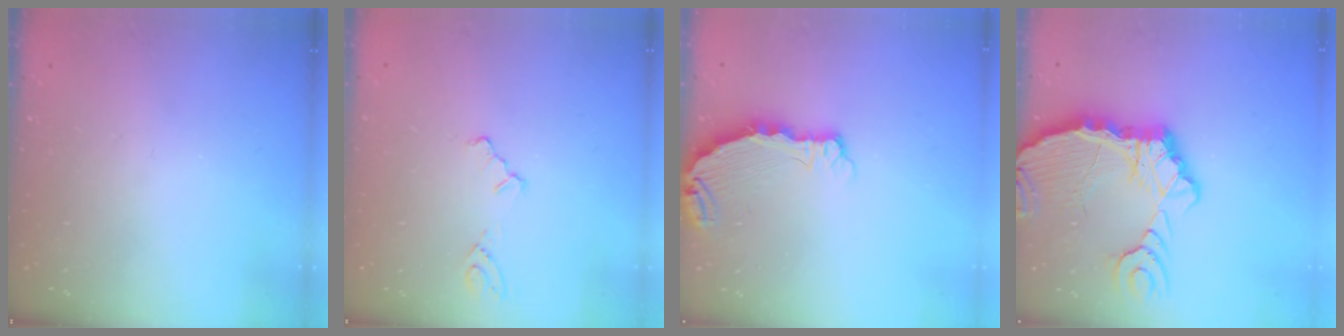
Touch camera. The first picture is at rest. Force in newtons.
{"total": 3.7, "press": 3.6, "slide": 0.6}
{"total": 5.4, "press": 5.4, "slide": 0.7}
{"total": 12.8, "press": 12.7, "slide": 1.6}